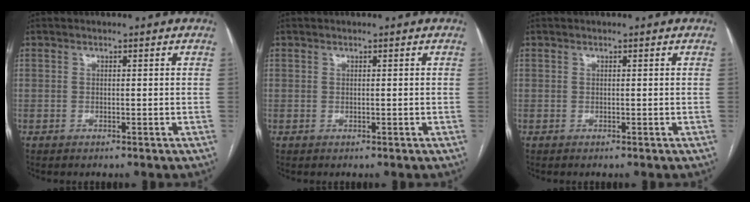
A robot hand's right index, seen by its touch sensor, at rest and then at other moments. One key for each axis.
{"total": 0.0}
{"total": 0.0}